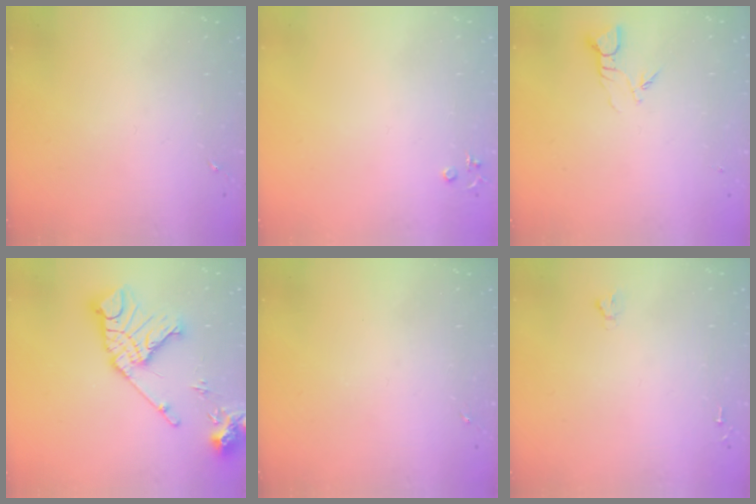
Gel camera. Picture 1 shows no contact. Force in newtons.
{"total": 3.9, "press": 3.8, "slide": 0.6}
{"total": 3.4, "press": 3.4, "slide": 0.2}
{"total": 19.0, "press": 18.8, "slide": 2.3}
{"total": 0.0}
{"total": 1.6, "press": 1.6, "slide": 0.2}